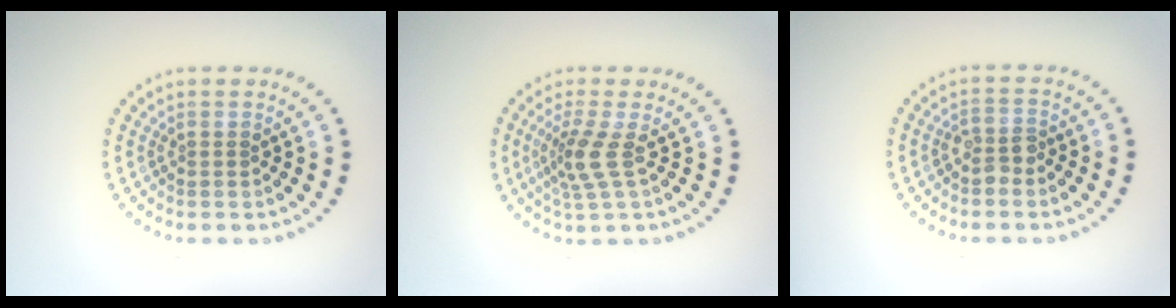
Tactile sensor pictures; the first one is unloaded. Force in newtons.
{"total": 2.8, "press": 2.0, "slide": 2.0}
{"total": 1.7, "press": 1.6, "slide": 0.7}